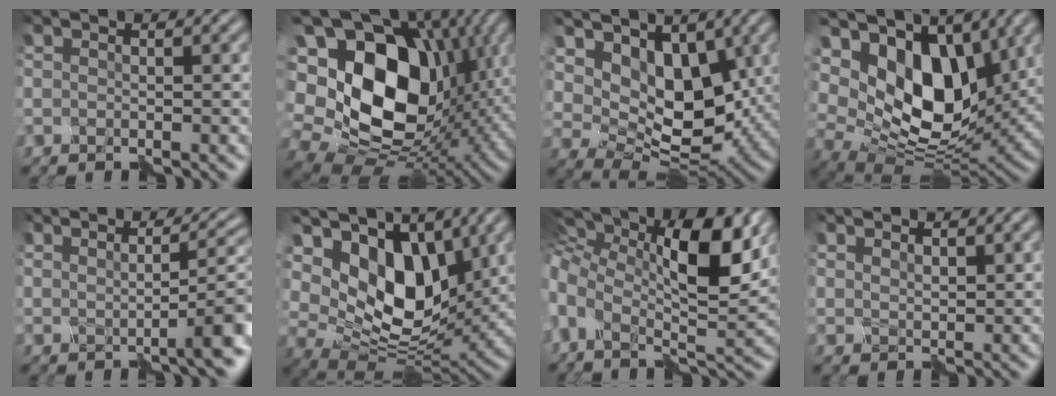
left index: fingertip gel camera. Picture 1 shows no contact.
{"total": 17.6, "force": [3.2, 13.0, 11.4], "torque": [-0.232, 0.012, 0.063]}
{"total": 6.9, "force": [2.5, 4.7, 4.4], "torque": [-0.072, -0.017, 0.045]}
{"total": 12.7, "force": [5.3, 7.7, 8.6], "torque": [-0.155, 0.003, 0.096]}
{"total": 4.1, "force": [-0.1, 1.0, 4.0], "torque": [-0.046, 0.009, 0.006]}
{"total": 11.7, "force": [5.1, 7.2, 7.7], "torque": [-0.136, 0.002, 0.090]}
{"total": 12.2, "force": [3.1, 5.4, 10.5], "torque": [-0.204, 0.008, 0.052]}
{"total": 1.5, "force": [1.4, 0.6, 0.0], "torque": [0.003, 0.000, 0.038]}